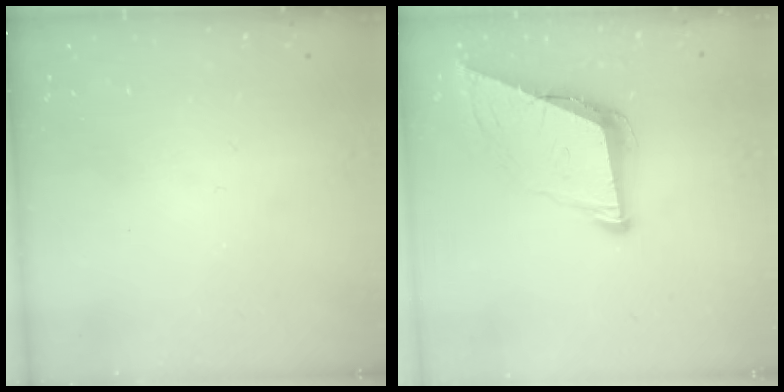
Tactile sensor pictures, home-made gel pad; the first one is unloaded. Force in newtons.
{"total": 9.3, "press": 8.7, "slide": 3.2}